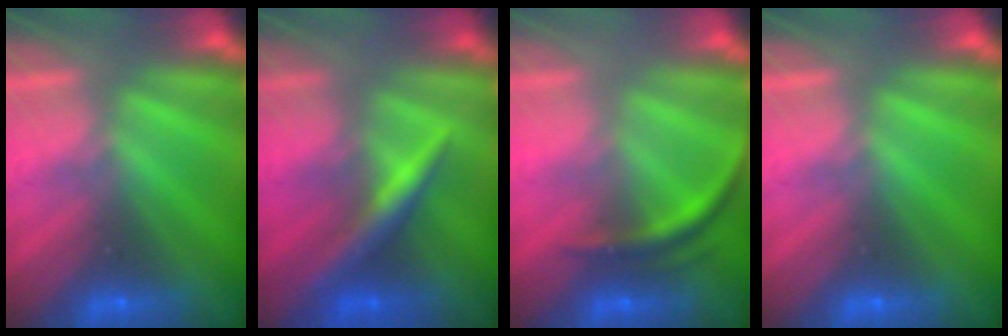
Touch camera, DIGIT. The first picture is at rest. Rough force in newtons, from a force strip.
{"total": 2.4}
{"total": 3.5}
{"total": 0.0}